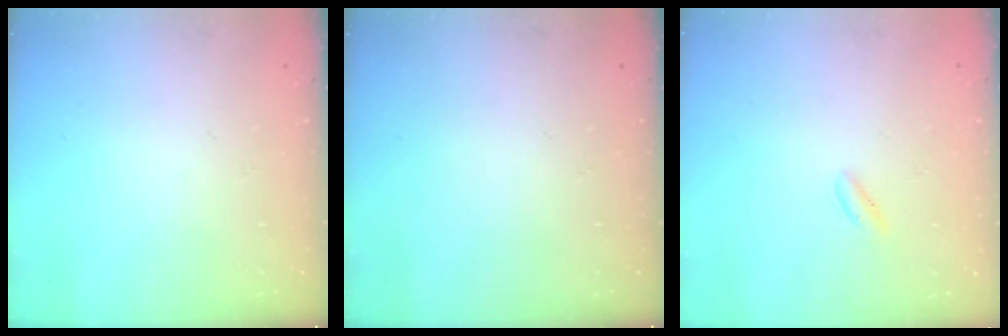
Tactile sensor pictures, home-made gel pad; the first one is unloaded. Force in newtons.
{"total": 0.0}
{"total": 1.1, "press": 0.9, "slide": 0.5}